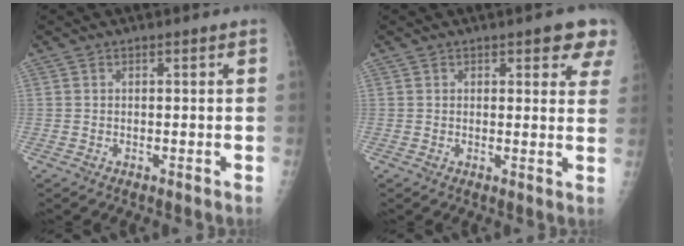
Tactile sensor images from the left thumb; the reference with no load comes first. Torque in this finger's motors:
{"motor_torque": [0.65, 0.47, -0.10, -0.09, 0.00]}